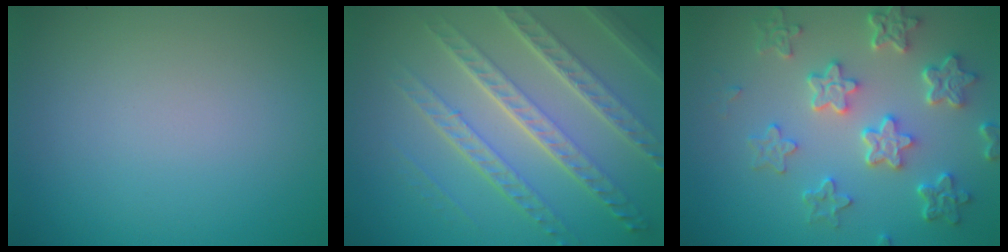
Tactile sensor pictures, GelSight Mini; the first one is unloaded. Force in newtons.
{"total": 7.1, "press": 5.0, "slide": 5.0}
{"total": 6.0, "press": 4.7, "slide": 3.8}